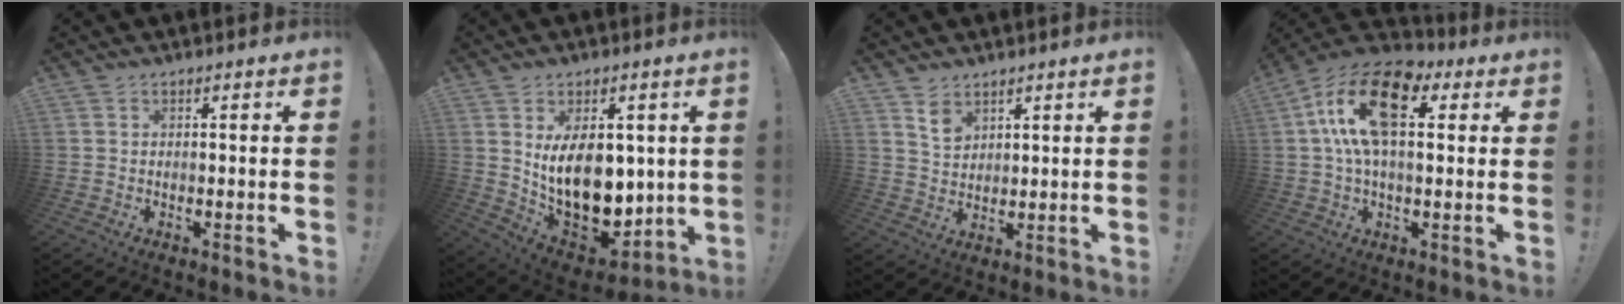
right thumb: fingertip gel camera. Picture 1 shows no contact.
{"total": 17.6, "force": [2.6, 11.6, 13.0], "torque": [-0.223, -0.044, 0.055]}
{"total": 5.4, "force": [3.6, 3.7, 1.7], "torque": [-0.020, -0.020, 0.066]}
{"total": 19.1, "force": [4.9, 9.4, 15.9], "torque": [-0.287, 0.002, 0.081]}